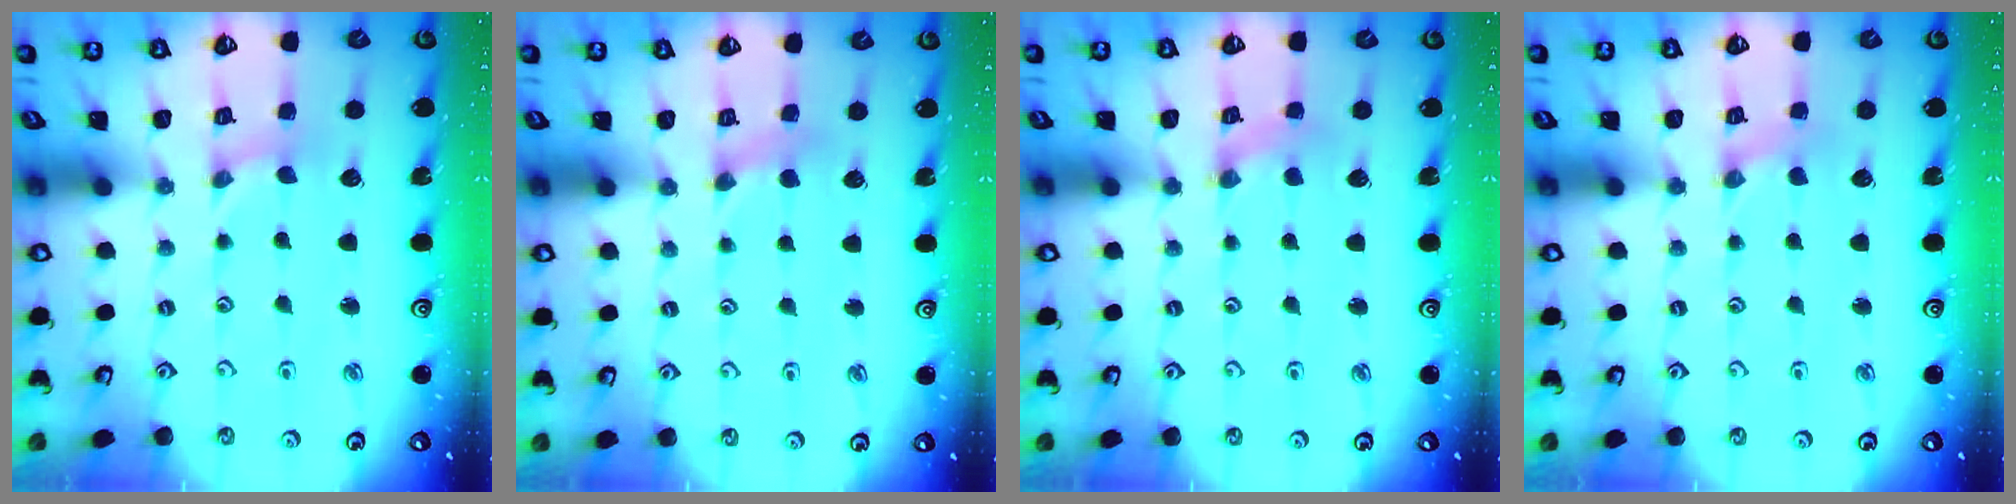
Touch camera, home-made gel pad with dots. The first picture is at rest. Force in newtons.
{"total": 2.8, "press": 2.7, "slide": 0.5}
{"total": 0.6, "press": 0.6, "slide": 0.1}
{"total": 0.0}